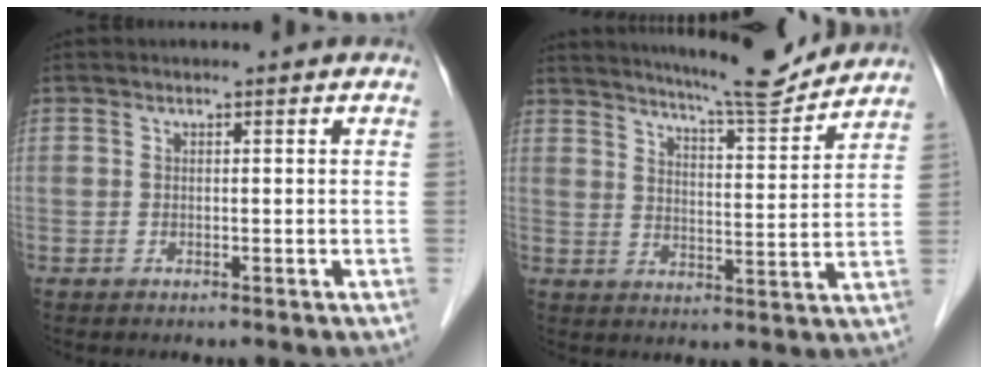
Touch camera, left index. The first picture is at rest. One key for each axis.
{"total": 11.0, "fx": 10.3, "fy": 0.0, "fz": 3.6, "tx": -0.059, "ty": -0.013, "tz": 0.141}